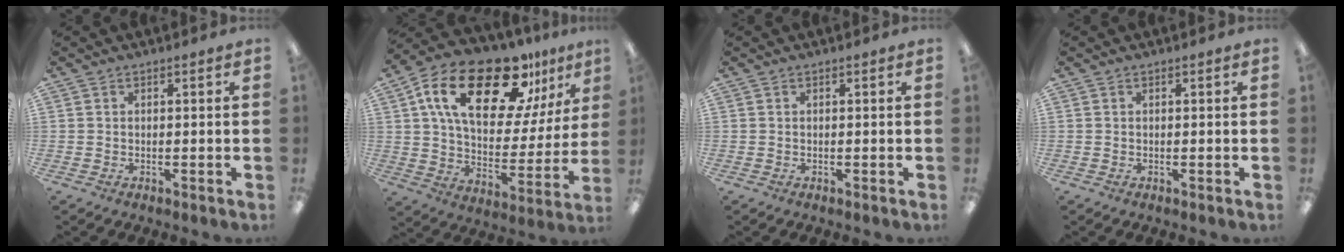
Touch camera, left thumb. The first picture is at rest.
{"total": 24.8, "force": [15.1, 11.1, 16.2], "torque": [-0.269, -0.074, 0.256]}
{"total": 0.0}
{"total": 0.0}